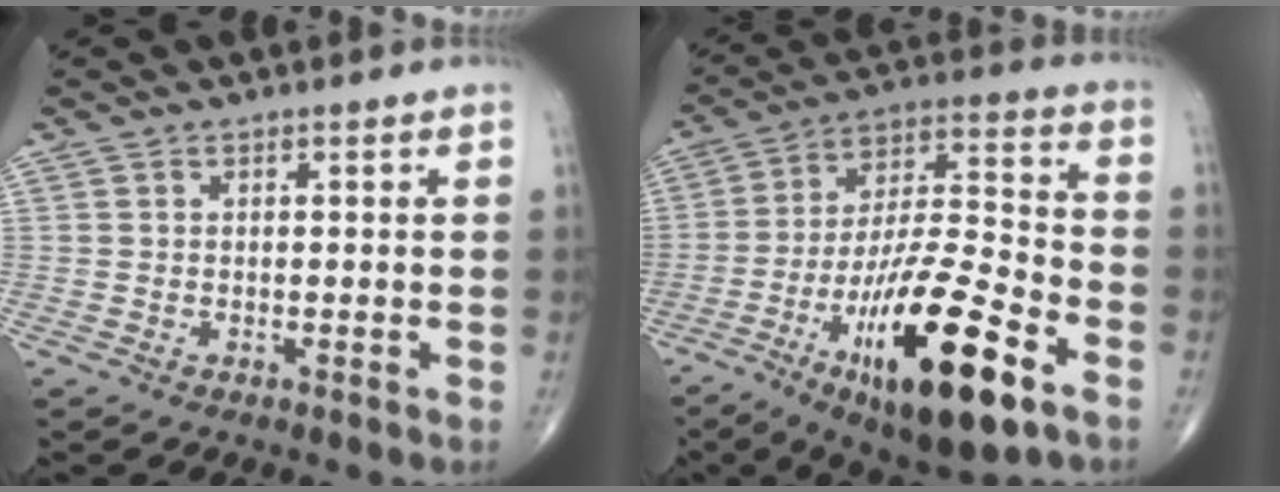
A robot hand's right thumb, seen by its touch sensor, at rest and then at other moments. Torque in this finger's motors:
{"motor_torque": [2.49, 2.52, 1.99, -0.78, 0.42]}